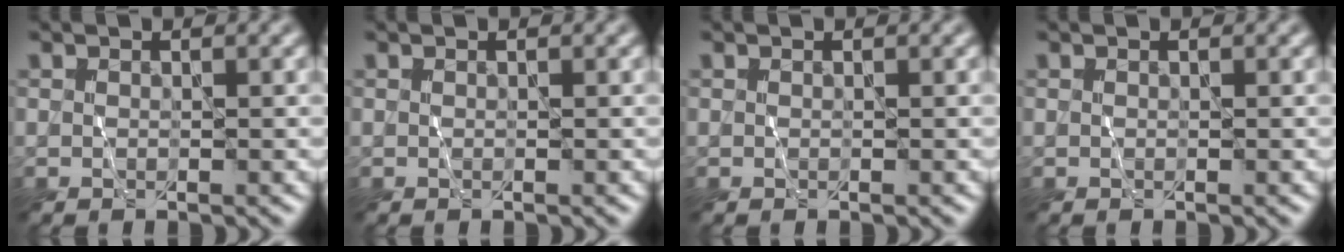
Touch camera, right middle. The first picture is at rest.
{"total": 0.0}
{"total": 0.0}
{"total": 0.0}